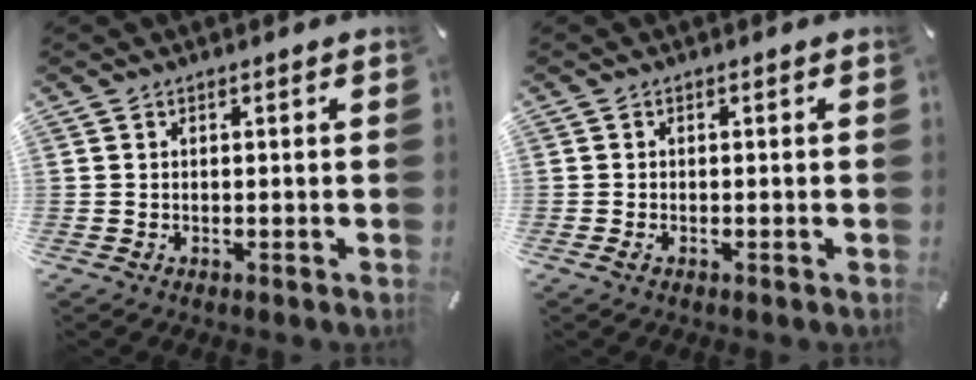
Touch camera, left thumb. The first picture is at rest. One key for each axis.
{"total": 1.0, "fx": -0.4, "fy": 0.6, "fz": 0.6, "tx": -0.011, "ty": -0.001, "tz": -0.009}